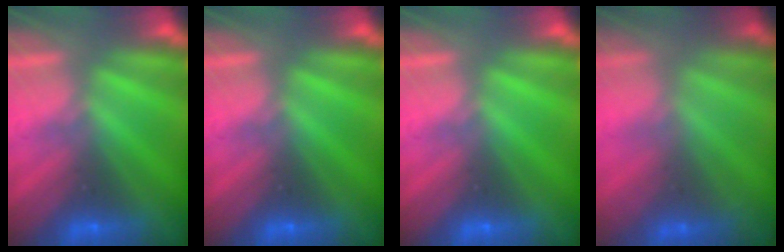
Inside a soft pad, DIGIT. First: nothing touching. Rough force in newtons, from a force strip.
{"total": 0.0}
{"total": 0.0}
{"total": 1.7}